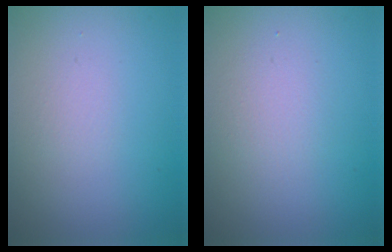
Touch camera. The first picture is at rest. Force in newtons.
{"total": 1.6, "press": 1.6, "slide": 0.0}